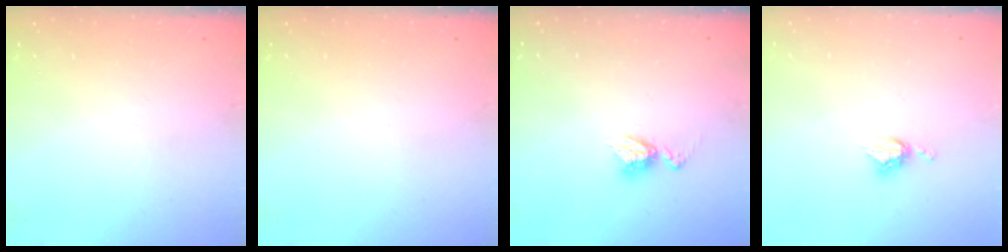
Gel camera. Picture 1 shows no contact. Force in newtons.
{"total": 0.0}
{"total": 6.2, "press": 6.2, "slide": 0.5}
{"total": 5.4, "press": 5.4, "slide": 0.1}